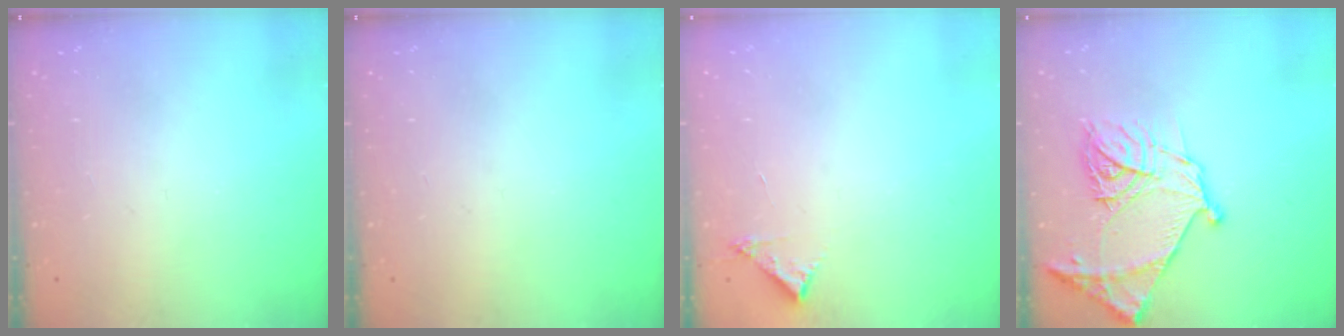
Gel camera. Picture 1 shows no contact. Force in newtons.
{"total": 0.0}
{"total": 3.7, "press": 3.7, "slide": 0.1}
{"total": 19.4, "press": 19.3, "slide": 2.0}